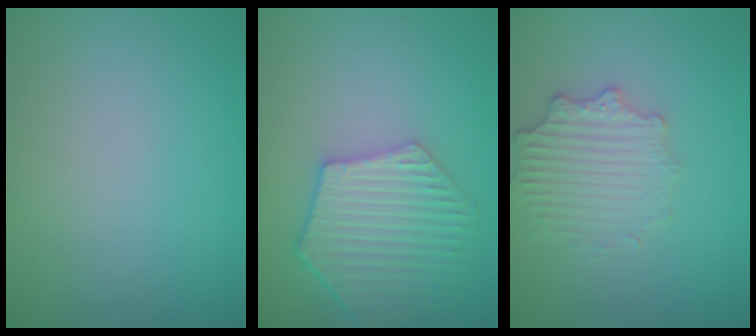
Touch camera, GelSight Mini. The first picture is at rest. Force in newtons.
{"total": 6.0, "press": 5.2, "slide": 3.0}
{"total": 2.7, "press": 2.6, "slide": 0.5}